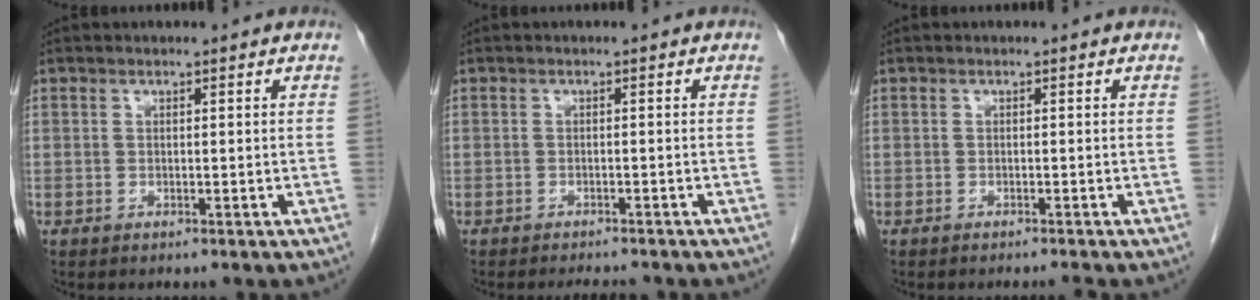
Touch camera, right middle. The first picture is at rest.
{"total": 3.3, "force": [-3.1, 0.4, 1.0], "torque": [-0.013, -0.007, -0.042]}
{"total": 1.2, "force": [-1.1, -0.5, 0.2], "torque": [-0.002, 0.000, -0.016]}